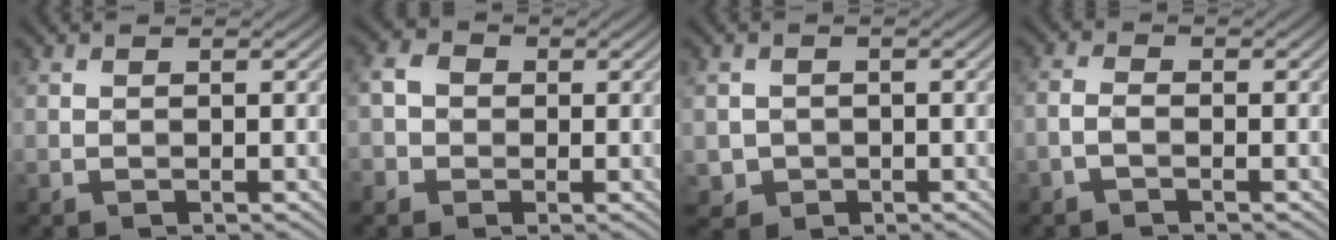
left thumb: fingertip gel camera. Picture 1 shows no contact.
{"total": 3.1, "force": [-0.8, 2.8, 1.0], "torque": [-0.028, 0.004, -0.021]}
{"total": 2.3, "force": [-0.6, 2.2, 0.4], "torque": [-0.009, -0.008, -0.013]}
{"total": 1.7, "force": [-1.1, 0.6, 1.2], "torque": [-0.027, 0.003, -0.027]}